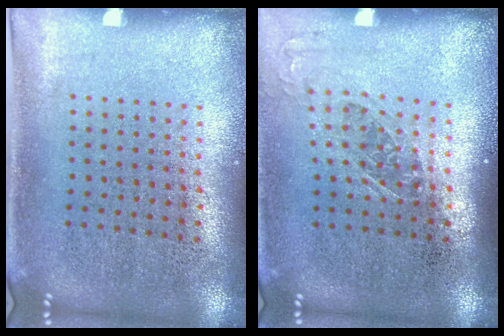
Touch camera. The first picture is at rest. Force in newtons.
{"total": 1.2, "press": 0.9, "slide": 0.7}